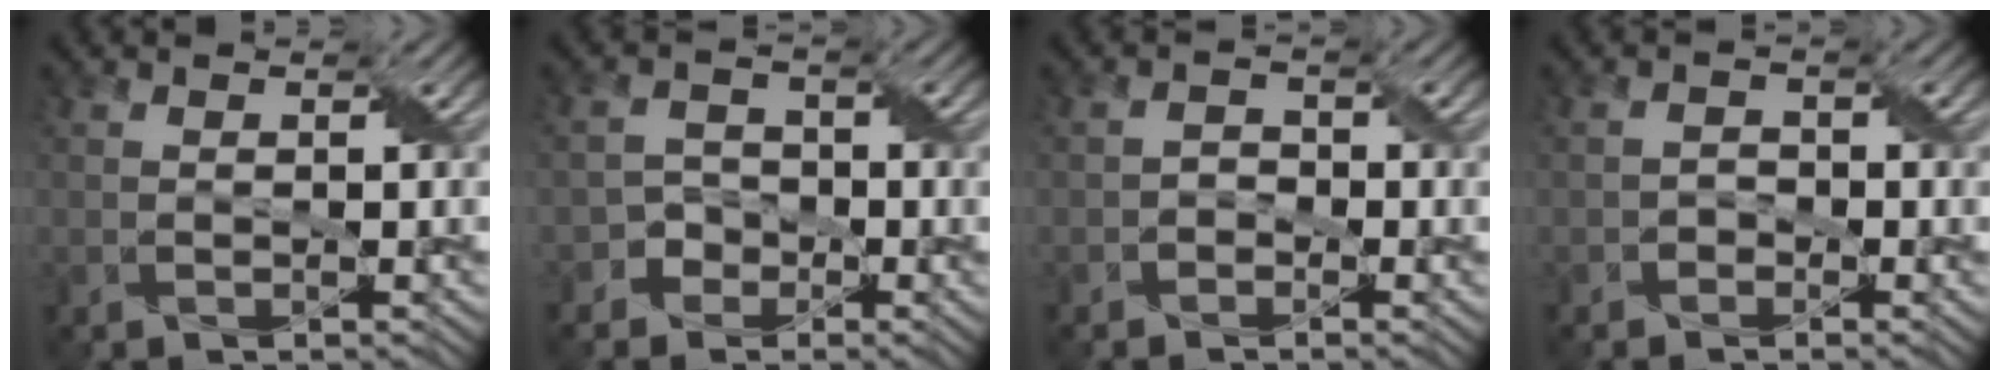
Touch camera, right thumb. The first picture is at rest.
{"total": 2.8, "force": [-1.7, 2.2, 0.5], "torque": [-0.004, 0.006, -0.039]}
{"total": 1.5, "force": [-1.1, 1.0, 0.5], "torque": [-0.011, 0.007, -0.025]}
{"total": 1.4, "force": [-1.0, 0.9, 0.4], "torque": [-0.008, 0.006, -0.022]}